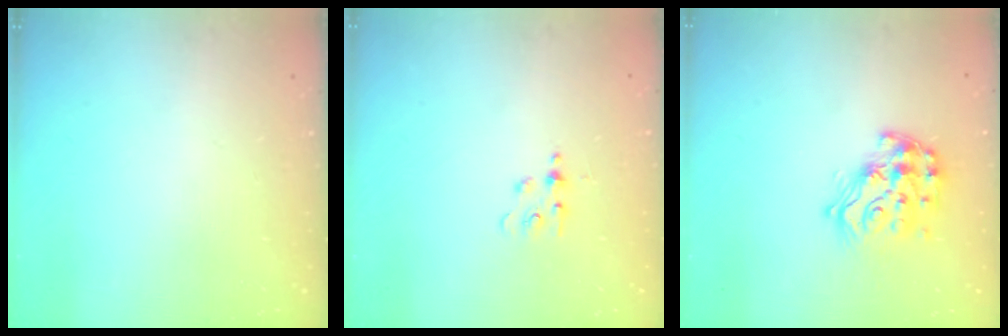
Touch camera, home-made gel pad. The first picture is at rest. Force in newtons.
{"total": 4.0, "press": 4.0, "slide": 0.5}
{"total": 16.9, "press": 16.9, "slide": 1.0}